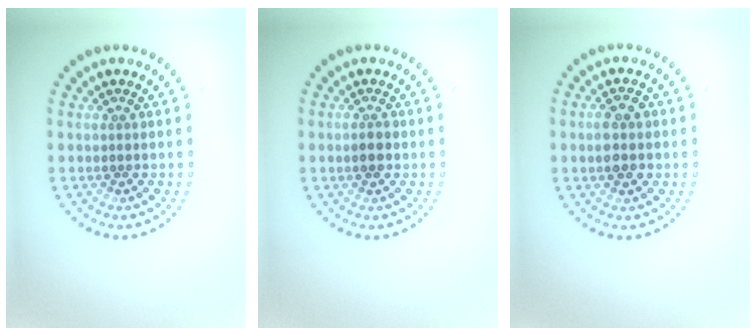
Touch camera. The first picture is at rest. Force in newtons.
{"total": 1.2, "press": 1.2, "slide": 0.1}
{"total": 2.8, "press": 2.8, "slide": 0.1}